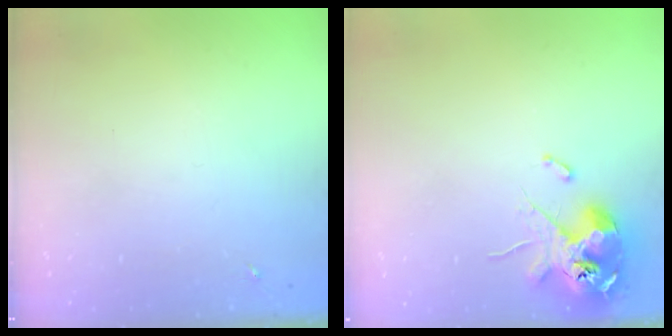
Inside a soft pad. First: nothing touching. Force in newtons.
{"total": 12.1, "press": 11.9, "slide": 2.2}